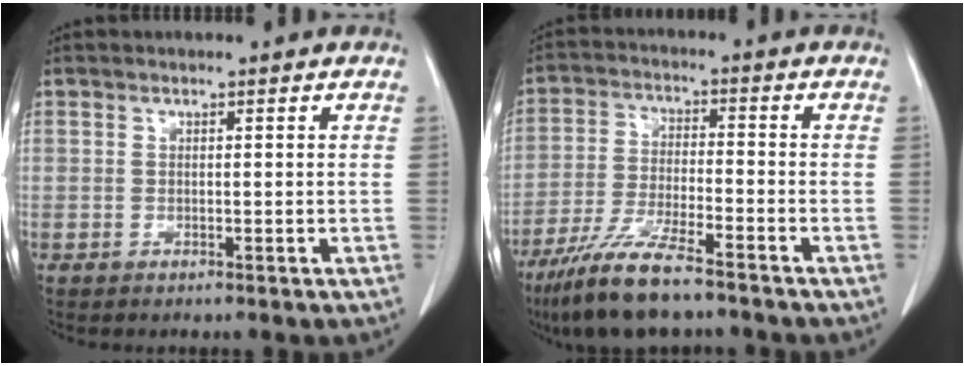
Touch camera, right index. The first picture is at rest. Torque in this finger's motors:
{"motor_torque": [0.95, -0.95, 0.28, 0.14]}